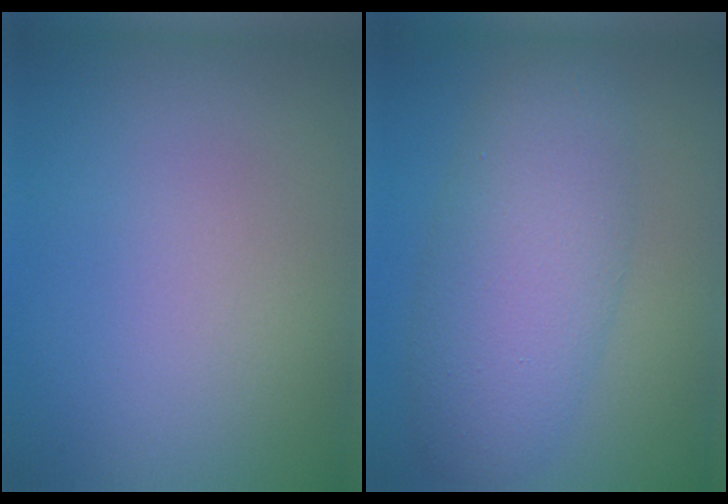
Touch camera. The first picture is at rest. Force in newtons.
{"total": 6.6, "press": 6.6, "slide": 0.2}